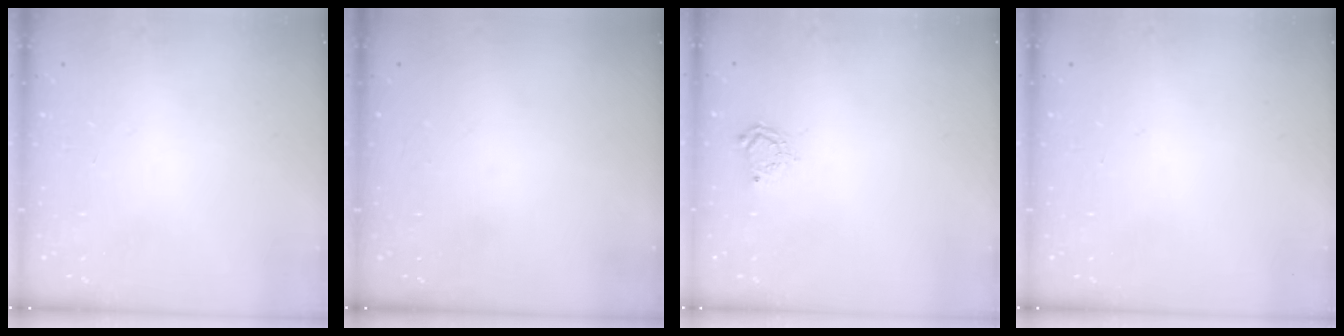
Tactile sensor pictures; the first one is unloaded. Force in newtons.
{"total": 0.0}
{"total": 5.5, "press": 5.4, "slide": 0.6}
{"total": 0.0}